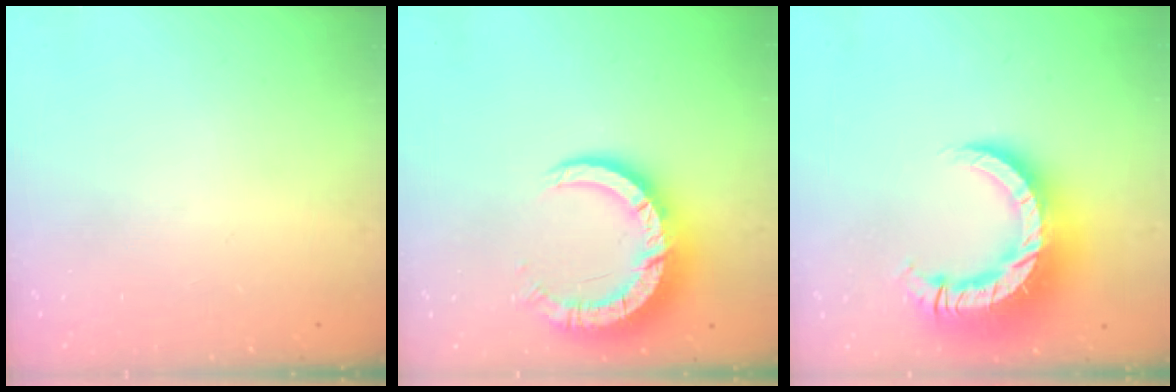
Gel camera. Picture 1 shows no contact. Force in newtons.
{"total": 11.8, "press": 11.7, "slide": 1.3}
{"total": 15.7, "press": 15.6, "slide": 1.7}